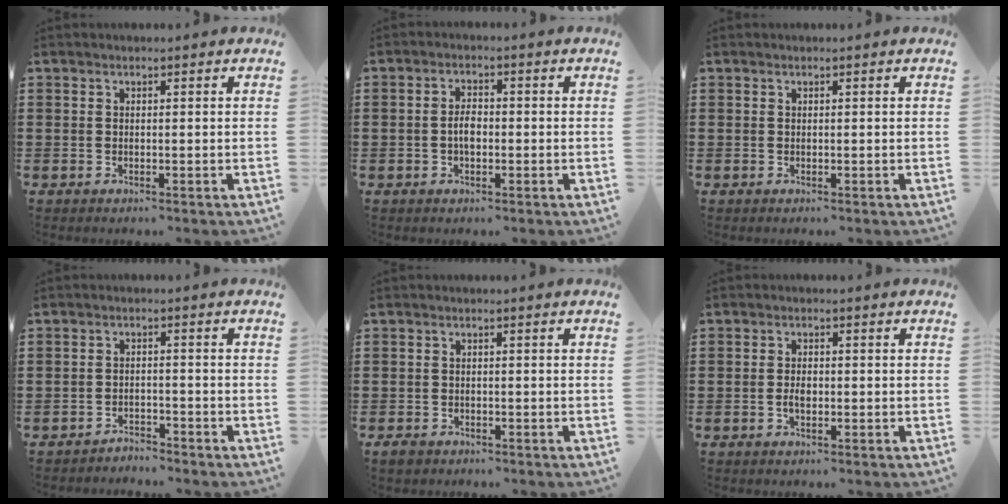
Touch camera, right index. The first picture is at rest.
{"total": 2.7, "force": [-0.5, 1.3, 2.3], "torque": [-0.053, -0.002, -0.011]}
{"total": 0.0}
{"total": 2.4, "force": [-2.3, 0.2, -0.2], "torque": [-0.005, 0.003, -0.052]}
{"total": 1.1, "force": [-0.9, 0.6, 0.3], "torque": [-0.009, 0.001, -0.019]}
{"total": 2.2, "force": [-0.5, 1.1, 1.8], "torque": [-0.034, 0.003, -0.010]}